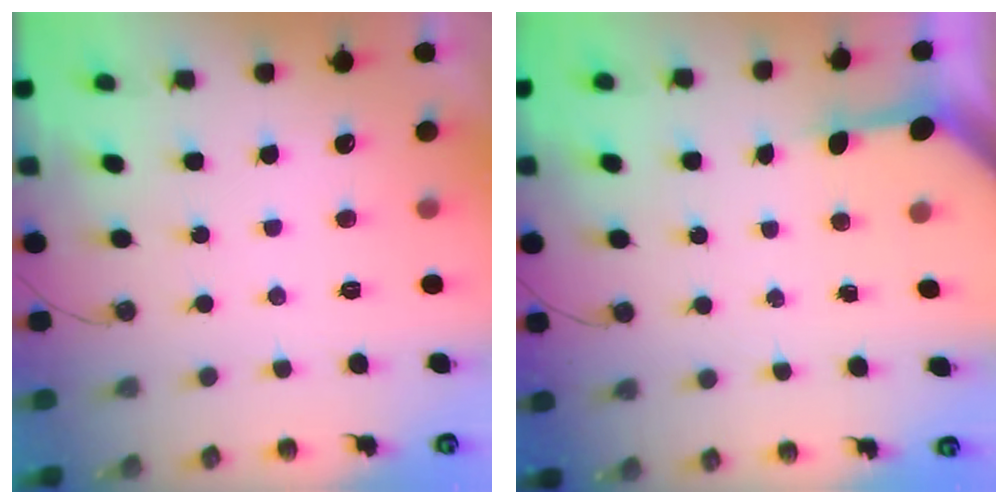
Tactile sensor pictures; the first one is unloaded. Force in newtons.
{"total": 3.4, "press": 3.3, "slide": 0.4}